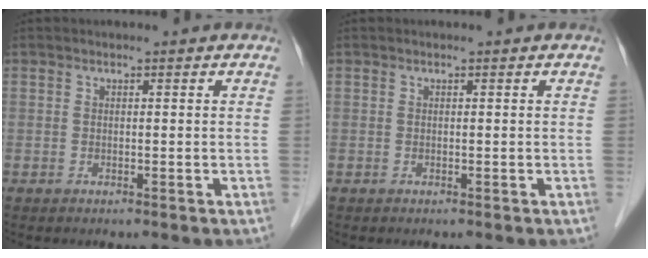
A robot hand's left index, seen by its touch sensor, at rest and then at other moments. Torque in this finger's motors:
{"motor_torque": [0.00, 0.00, 0.00, 0.00]}